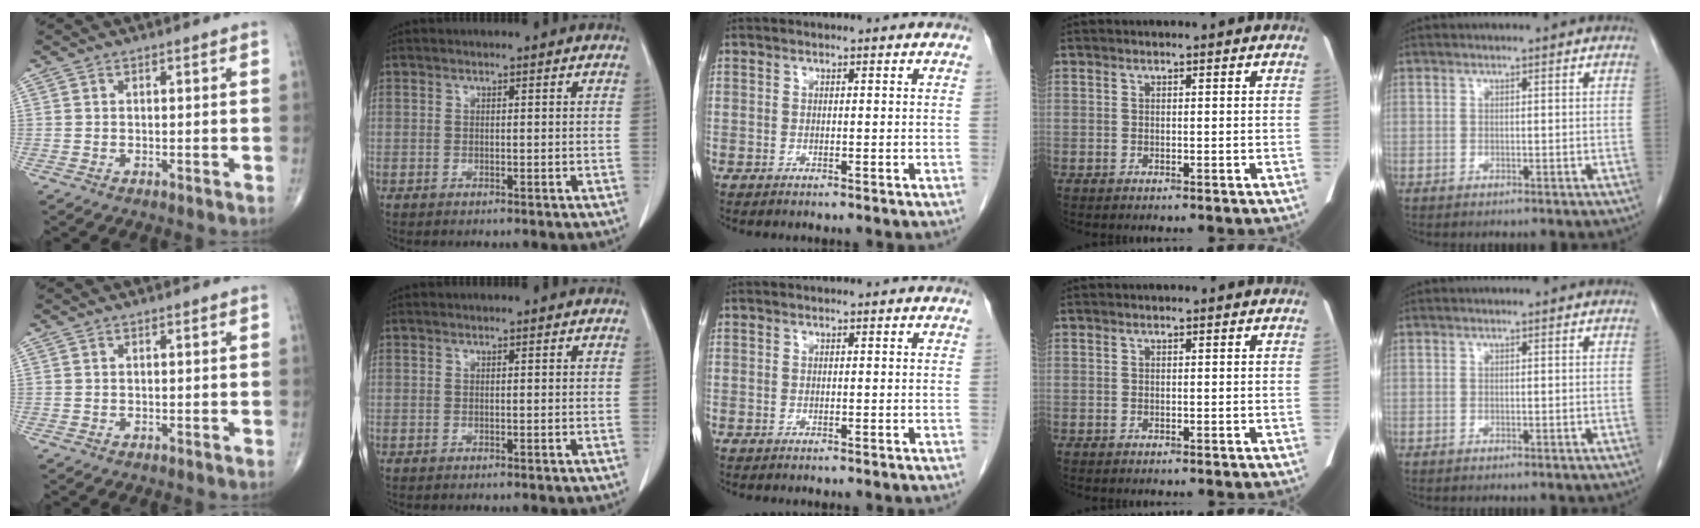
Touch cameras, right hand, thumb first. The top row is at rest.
{}